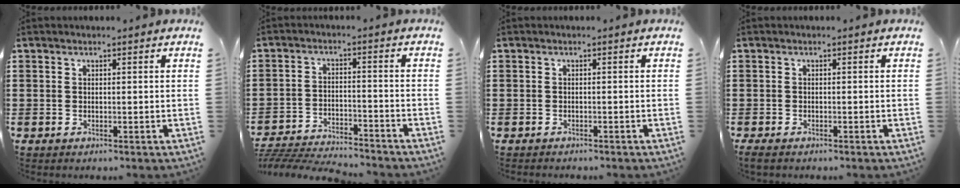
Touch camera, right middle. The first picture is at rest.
{"total": 4.9, "force": [-4.8, 0.5, 0.6], "torque": [-0.026, 0.001, -0.104]}
{"total": 0.9, "force": [-0.8, 0.4, -0.2], "torque": [0.003, 0.005, -0.019]}
{"total": 0.9, "force": [-0.7, 0.4, 0.3], "torque": [-0.009, 0.000, -0.014]}